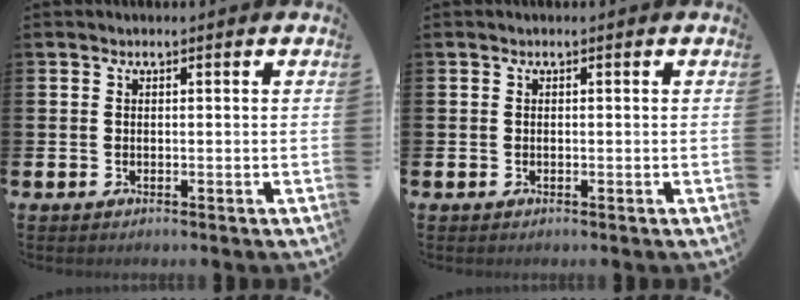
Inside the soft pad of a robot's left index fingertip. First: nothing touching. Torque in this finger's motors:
{"motor_torque": [-0.08, -0.17, 0.00, -0.01]}